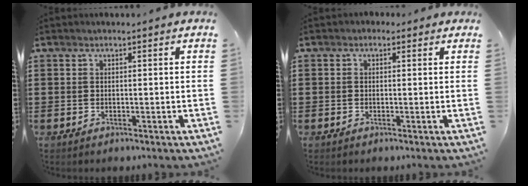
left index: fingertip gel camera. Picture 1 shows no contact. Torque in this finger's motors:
{"motor_torque": [2.14, 0.00, -0.81, -0.21]}